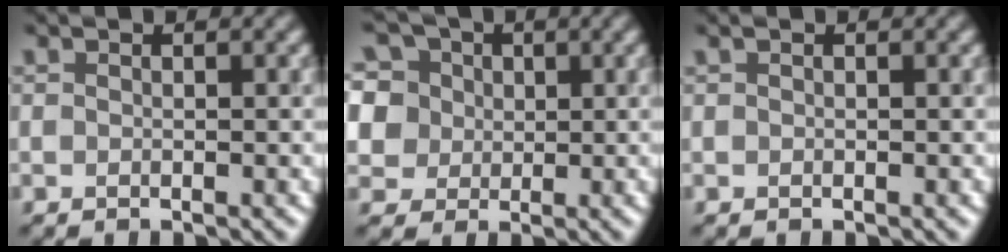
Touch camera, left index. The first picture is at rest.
{"total": 11.8, "force": [5.7, 8.7, 5.5], "torque": [-0.121, 0.040, 0.074]}
{"total": 0.0}